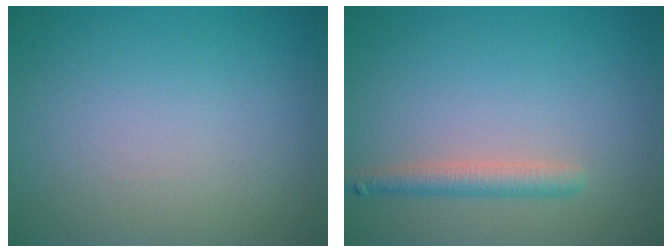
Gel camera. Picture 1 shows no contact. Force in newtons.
{"total": 2.2, "press": 2.2, "slide": 0.1}